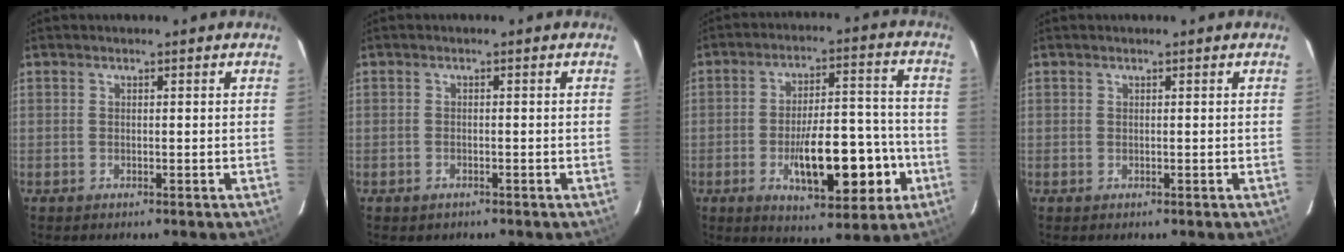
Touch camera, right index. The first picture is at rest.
{"total": 1.0, "force": [-0.7, 0.6, 0.3], "torque": [-0.011, 0.001, -0.005]}
{"total": 14.7, "force": [-4.8, 4.8, 13.0], "torque": [-0.198, 0.017, -0.066]}
{"total": 0.0}